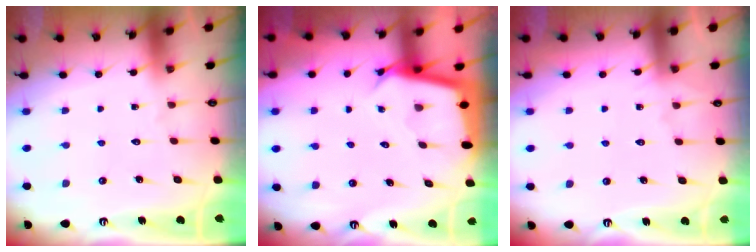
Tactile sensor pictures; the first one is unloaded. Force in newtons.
{"total": 2.8, "press": 2.8, "slide": 0.2}
{"total": 3.9, "press": 3.8, "slide": 0.5}